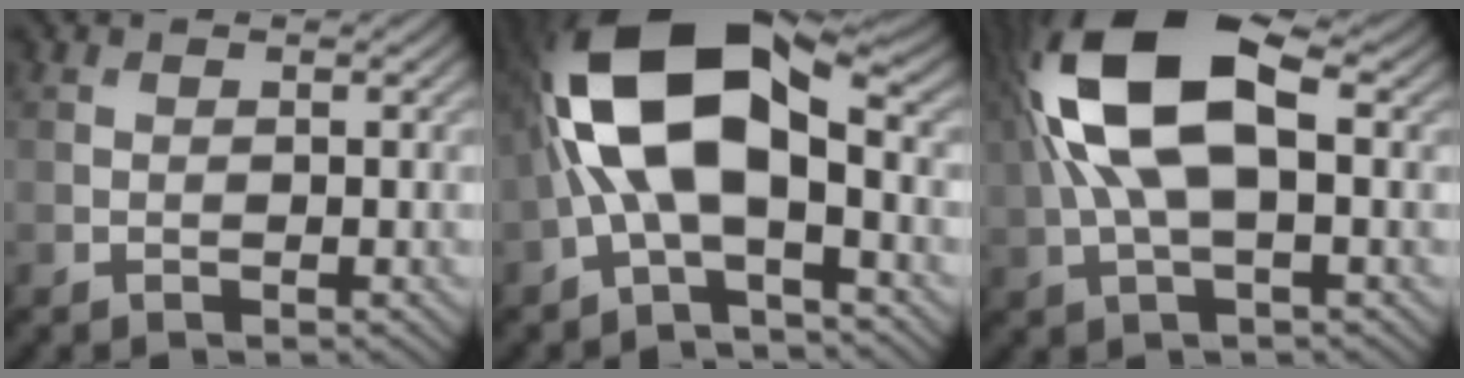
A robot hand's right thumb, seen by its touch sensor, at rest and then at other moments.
{"total": 14.8, "force": [0.3, 7.0, 13.1], "torque": [-0.265, 0.028, -0.009]}
{"total": 14.5, "force": [2.6, 6.7, 12.6], "torque": [-0.281, 0.019, 0.042]}